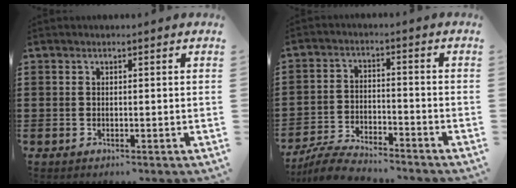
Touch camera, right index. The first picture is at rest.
{"total": 5.8, "force": [-5.6, 0.6, 1.4], "torque": [-0.027, 0.004, -0.107]}